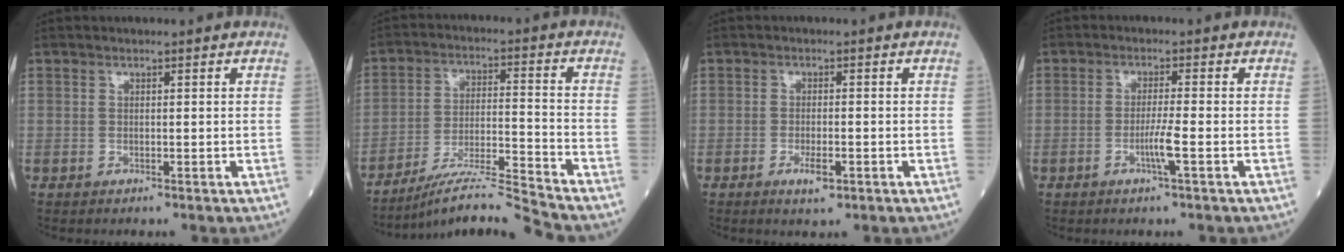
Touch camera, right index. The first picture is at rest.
{"total": 9.9, "force": [-9.3, -2.2, 2.7], "torque": [-0.044, 0.009, -0.164]}
{"total": 2.9, "force": [-1.4, 0.7, 2.4], "torque": [-0.041, -0.002, -0.021]}
{"total": 3.2, "force": [-1.2, -0.6, 2.8], "torque": [-0.057, -0.005, -0.025]}